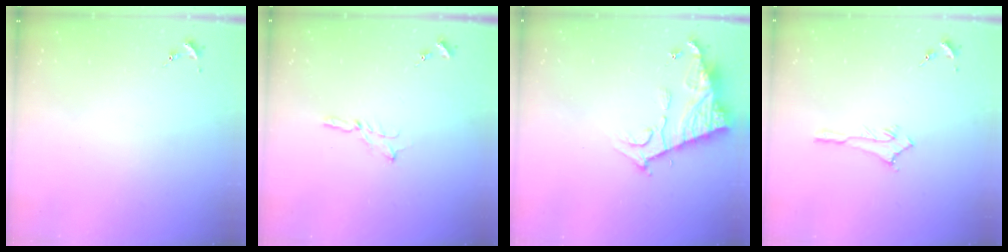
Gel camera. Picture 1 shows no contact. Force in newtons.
{"total": 3.5, "press": 3.5, "slide": 0.1}
{"total": 11.7, "press": 11.6, "slide": 0.8}
{"total": 2.9, "press": 2.9, "slide": 0.3}